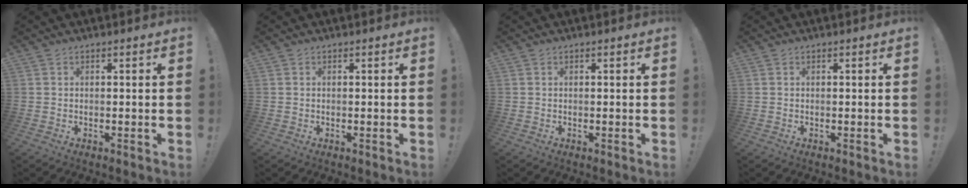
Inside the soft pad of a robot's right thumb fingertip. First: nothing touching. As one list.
[{"total": 0.0}, {"total": 0.0}, {"total": 0.0}]